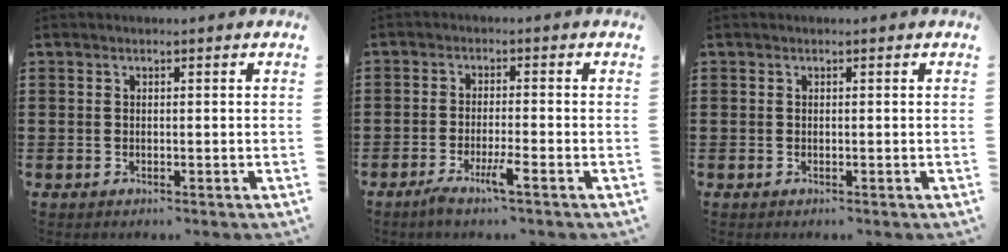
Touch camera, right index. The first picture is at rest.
{"total": 3.9, "force": [-2.4, 0.0, 3.1], "torque": [-0.064, -0.012, -0.045]}
{"total": 0.0}